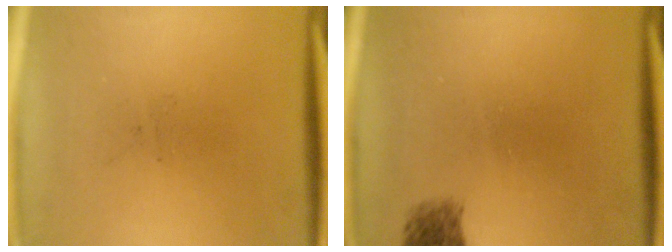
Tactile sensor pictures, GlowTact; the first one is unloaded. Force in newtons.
{"total": 1.9}